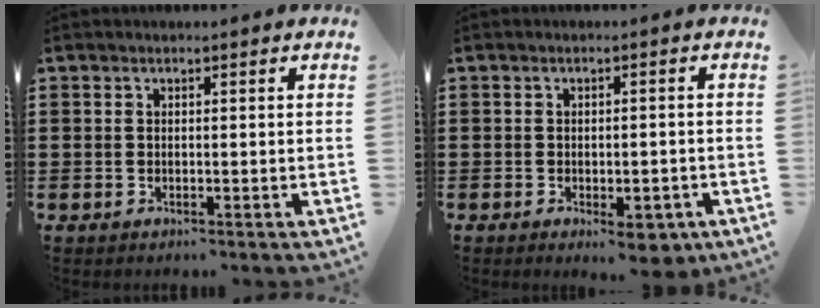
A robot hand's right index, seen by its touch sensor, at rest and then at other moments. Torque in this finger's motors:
{"motor_torque": [0.90, -0.68, 0.29, 0.03]}